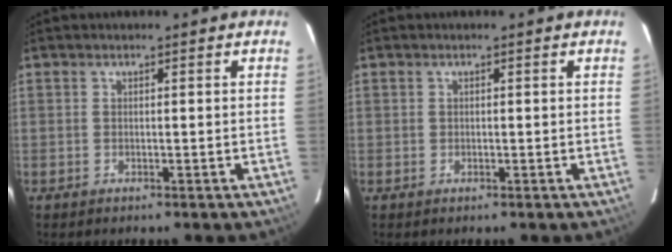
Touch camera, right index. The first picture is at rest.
{"total": 0.0}